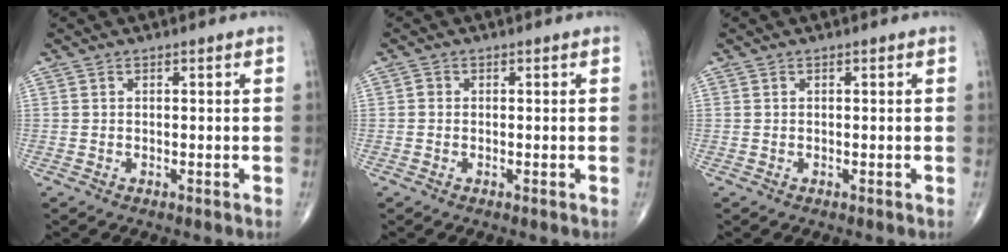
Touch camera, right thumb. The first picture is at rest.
{"total": 0.7, "force": [-0.1, 0.6, 0.3], "torque": [-0.001, 0.002, -0.007]}
{"total": 0.0}